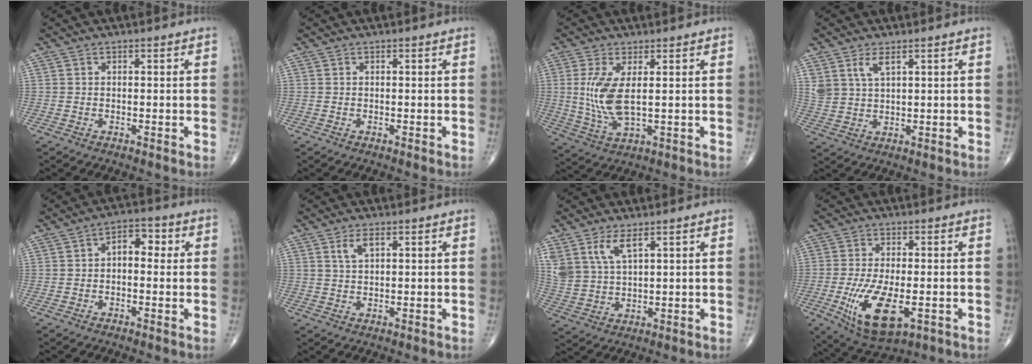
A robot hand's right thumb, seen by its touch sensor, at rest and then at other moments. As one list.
[{"total": 0.0}, {"total": 8.8, "force": [1.2, 3.3, 8.1], "torque": [-0.183, -0.016, 0.033]}, {"total": 4.4, "force": [2.6, 1.8, 3.0], "torque": [-0.062, -0.012, 0.058]}, {"total": 5.4, "force": [0.6, 3.2, 4.3], "torque": [-0.038, 0.017, -0.002]}, {"total": 3.0, "force": [1.5, 1.3, 2.3], "torque": [-0.044, 0.002, 0.032]}, {"total": 7.1, "force": [4.2, 2.9, 5.0], "torque": [-0.105, -0.016, 0.094]}, {"total": 12.5, "force": [-3.7, 5.6, 10.6], "torque": [-0.193, -0.012, -0.051]}]